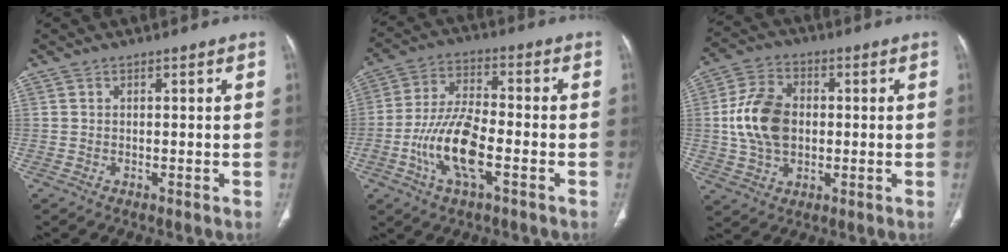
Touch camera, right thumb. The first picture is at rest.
{"total": 12.4, "force": [-4.2, 4.9, 10.6], "torque": [-0.213, 0.021, -0.082]}
{"total": 12.6, "force": [0.2, 8.8, 9.0], "torque": [-0.159, 0.012, 0.005]}